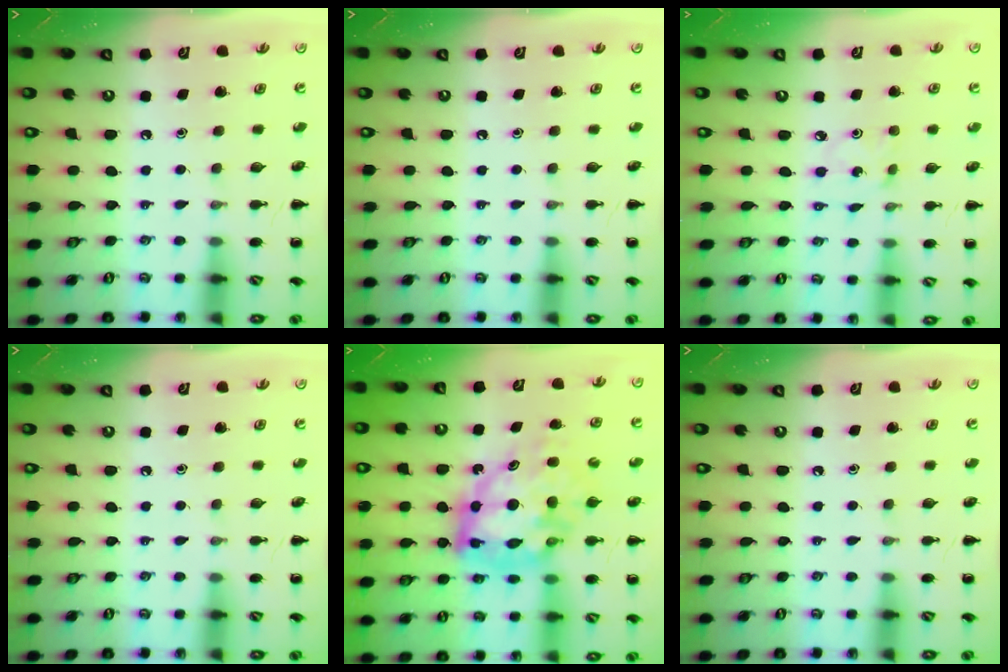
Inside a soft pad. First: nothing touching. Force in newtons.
{"total": 0.0}
{"total": 1.5, "press": 1.4, "slide": 0.5}
{"total": 0.0}
{"total": 14.9, "press": 14.4, "slide": 3.8}
{"total": 0.0}